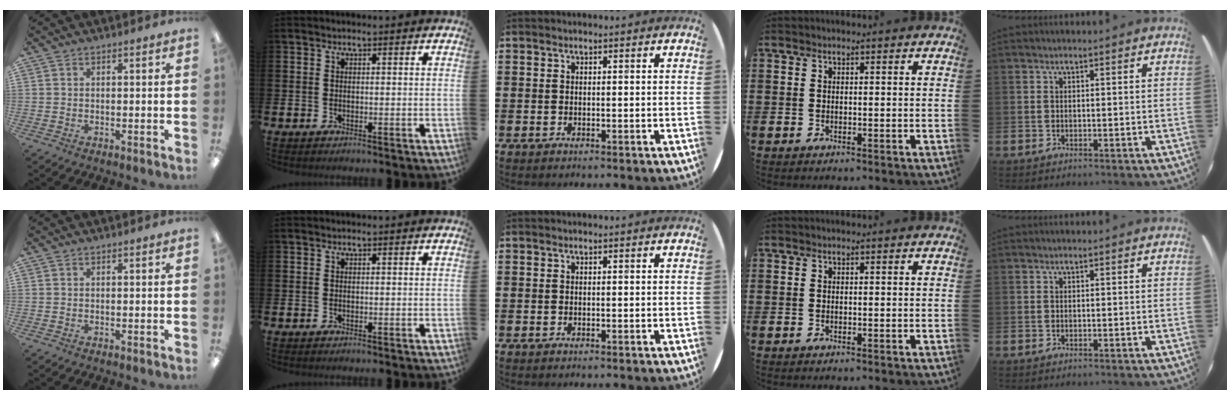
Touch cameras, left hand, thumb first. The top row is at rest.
{}